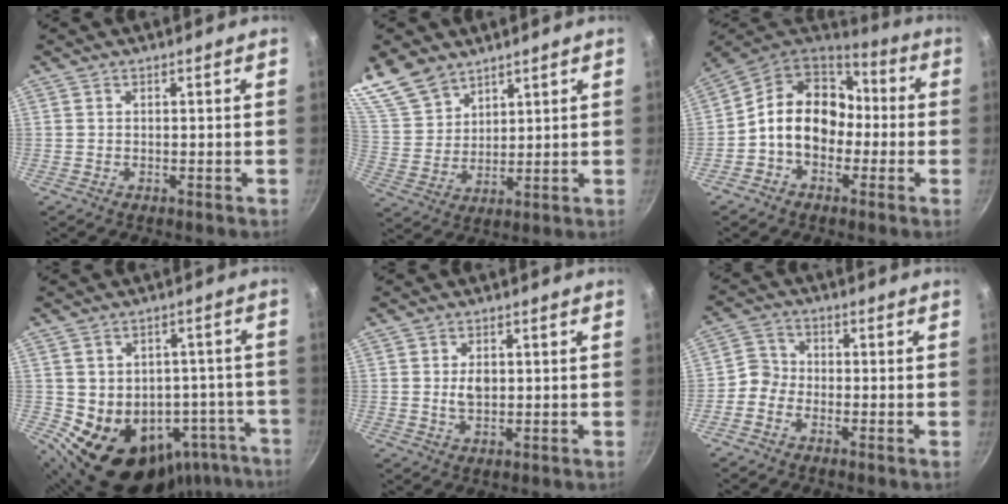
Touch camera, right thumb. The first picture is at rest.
{"total": 12.9, "force": [9.7, 7.2, 4.4], "torque": [-0.072, -0.030, 0.207]}
{"total": 14.8, "force": [-1.2, 11.6, 9.1], "torque": [-0.110, 0.049, -0.036]}
{"total": 19.5, "force": [-8.0, 14.9, 9.8], "torque": [-0.099, 0.039, -0.076]}
{"total": 3.3, "force": [0.4, 2.1, 2.4], "torque": [-0.032, -0.002, 0.009]}
{"total": 4.2, "force": [-2.1, 3.3, 1.4], "torque": [-0.009, 0.028, -0.053]}